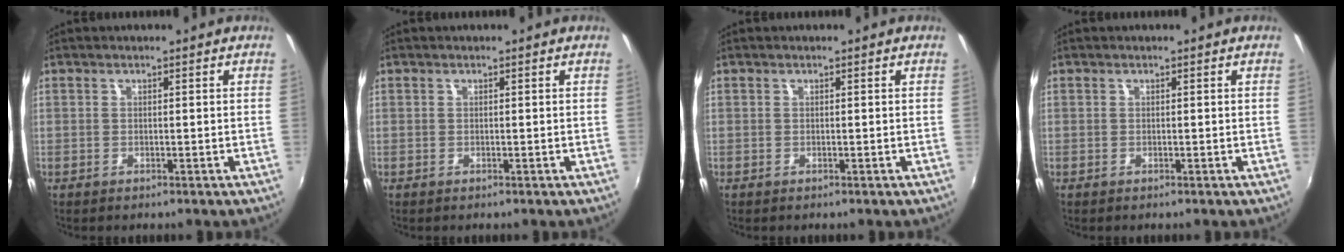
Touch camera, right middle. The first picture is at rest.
{"total": 0.0}
{"total": 0.0}
{"total": 0.0}